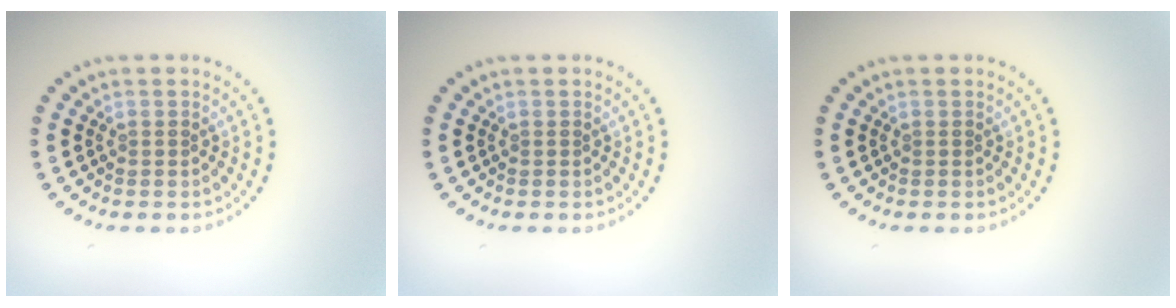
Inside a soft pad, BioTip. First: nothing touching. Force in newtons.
{"total": 0.0}
{"total": 0.0}